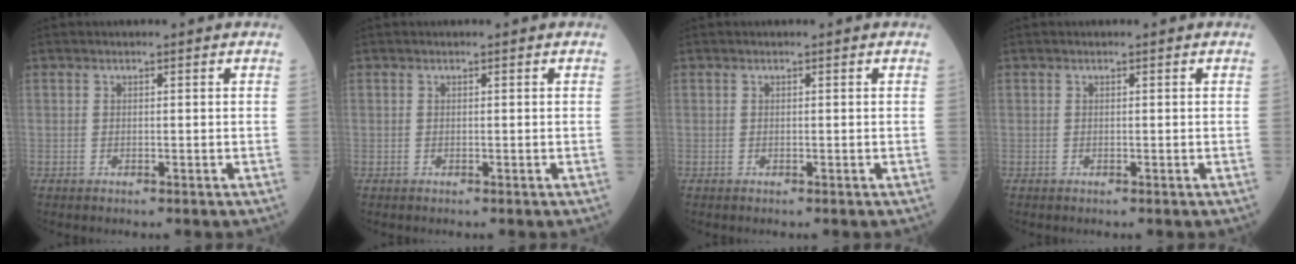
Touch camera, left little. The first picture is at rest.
{"total": 0.0}
{"total": 0.0}
{"total": 0.0}